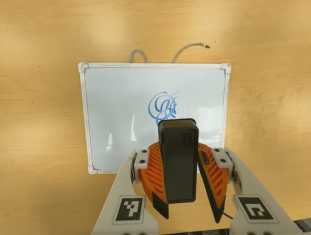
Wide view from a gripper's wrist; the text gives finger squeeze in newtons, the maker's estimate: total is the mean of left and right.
{"total": 7.7, "left": 8.7, "right": 6.8}